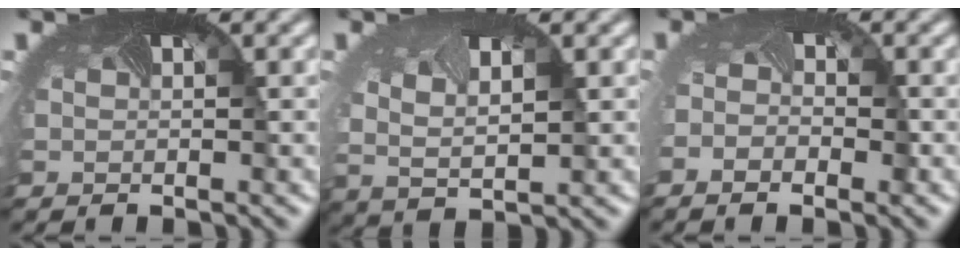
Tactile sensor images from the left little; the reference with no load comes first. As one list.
[{"total": 2.0, "force": [0.4, 1.0, 1.7], "torque": [-0.060, -0.014, 0.008]}, {"total": 1.7, "force": [-1.0, 0.9, 1.1], "torque": [-0.019, -0.014, -0.014]}]